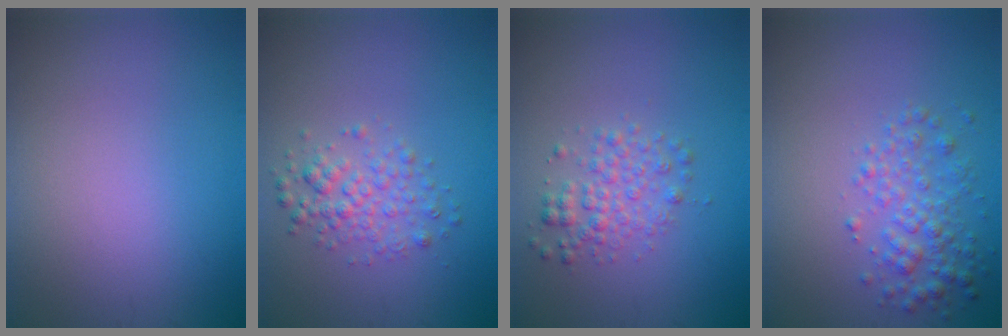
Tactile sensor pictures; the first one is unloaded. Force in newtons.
{"total": 2.5, "press": 2.5, "slide": 0.1}
{"total": 2.5, "press": 2.5, "slide": 0.1}
{"total": 2.8, "press": 2.8, "slide": 0.1}